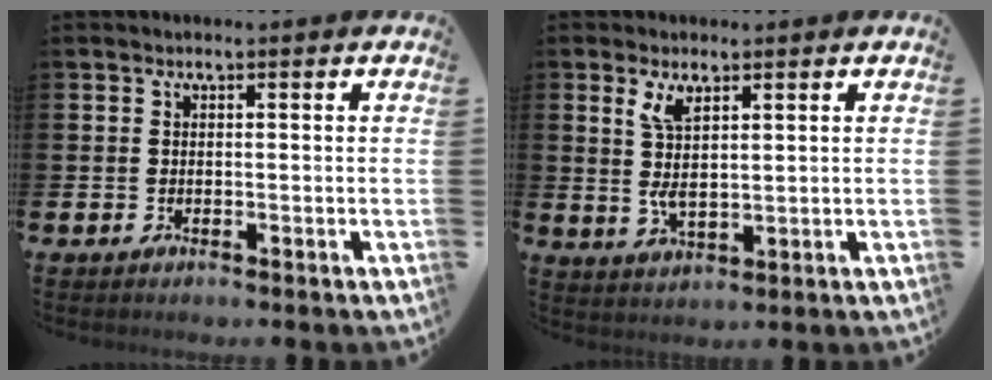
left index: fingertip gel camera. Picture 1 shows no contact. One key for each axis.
{"total": 4.8, "fx": 2.7, "fy": 1.7, "fz": 3.6, "tx": -0.065, "ty": -0.009, "tz": 0.044}